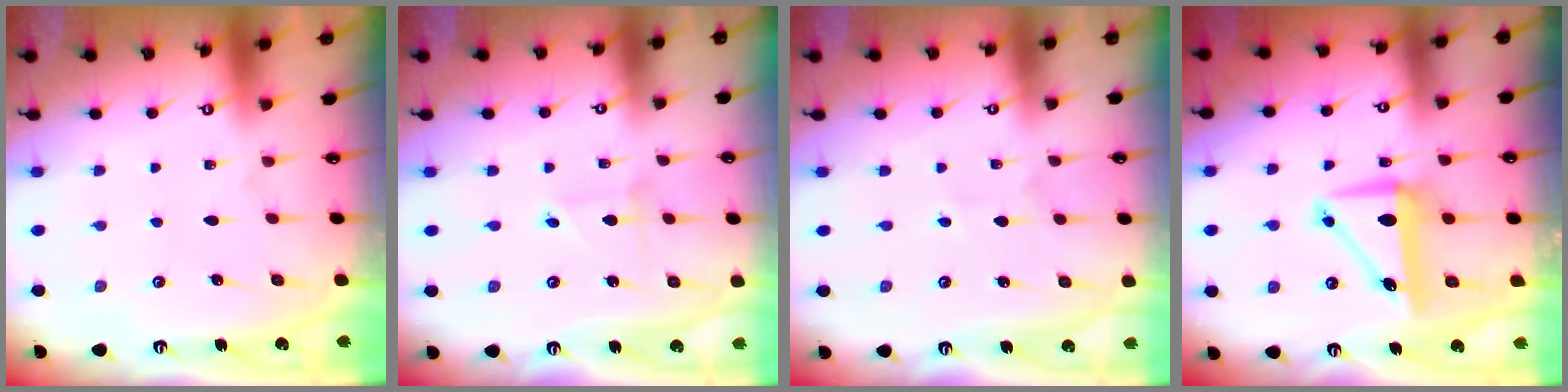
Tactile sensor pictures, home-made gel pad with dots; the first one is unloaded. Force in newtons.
{"total": 1.8, "press": 1.8, "slide": 0.1}
{"total": 1.9, "press": 1.9, "slide": 0.5}
{"total": 8.2, "press": 8.0, "slide": 1.8}